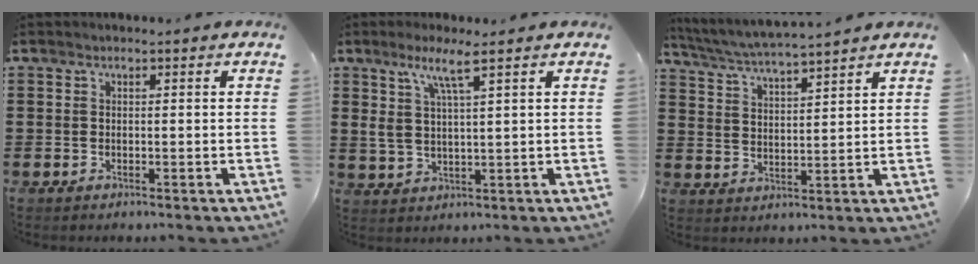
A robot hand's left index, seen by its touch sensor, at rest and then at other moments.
{"total": 5.7, "force": [2.9, 0.8, 4.8], "torque": [-0.102, 0.004, 0.049]}
{"total": 3.9, "force": [3.8, -0.6, 1.1], "torque": [-0.034, -0.020, 0.065]}